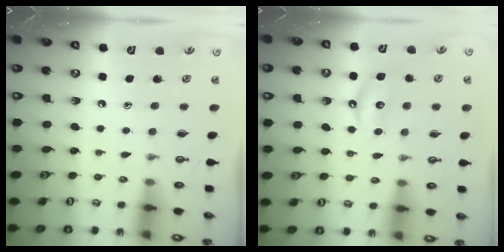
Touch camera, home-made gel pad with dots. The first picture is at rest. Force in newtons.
{"total": 4.3, "press": 4.3, "slide": 0.4}